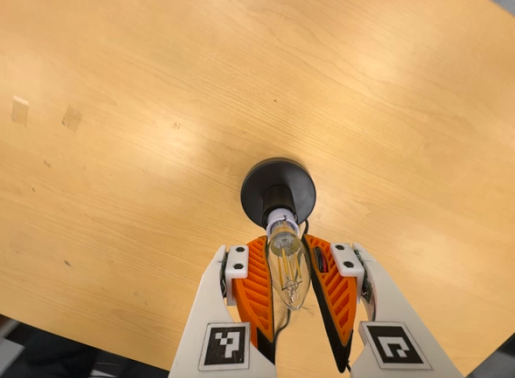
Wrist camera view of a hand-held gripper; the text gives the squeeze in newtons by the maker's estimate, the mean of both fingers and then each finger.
{"total": 12.8, "left": 13.0, "right": 12.7}